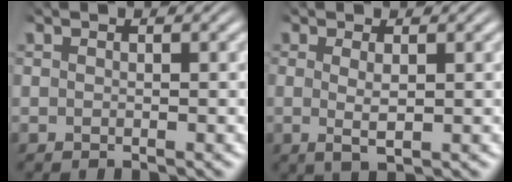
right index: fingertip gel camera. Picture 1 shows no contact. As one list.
[{"total": 2.3, "force": [-0.2, 0.8, 2.1], "torque": [-0.046, -0.013, 0.005]}]